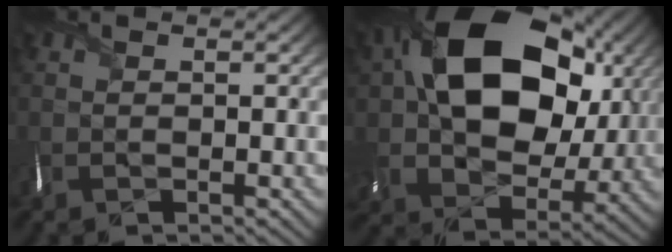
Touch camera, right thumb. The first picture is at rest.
{"total": 20.2, "force": [5.6, 14.4, 13.0], "torque": [-0.264, -0.006, 0.125]}